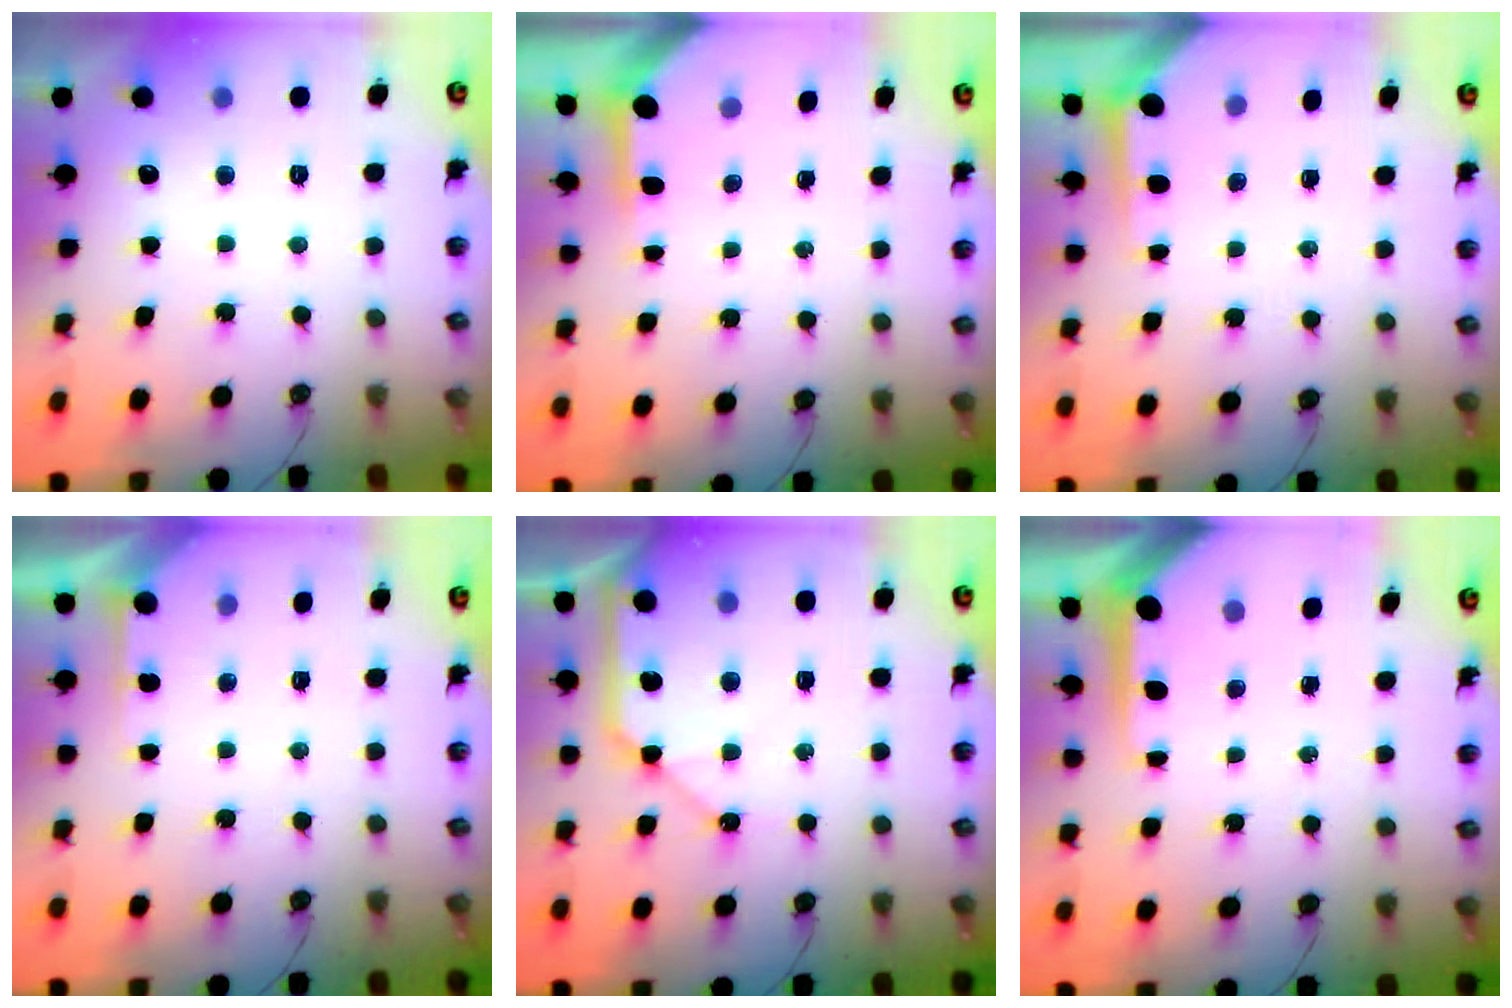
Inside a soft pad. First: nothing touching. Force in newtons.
{"total": 3.6, "press": 3.6, "slide": 0.3}
{"total": 3.7, "press": 3.7, "slide": 0.3}
{"total": 2.9, "press": 2.9, "slide": 0.2}
{"total": 11.8, "press": 11.7, "slide": 1.4}
{"total": 7.4, "press": 7.4, "slide": 0.7}